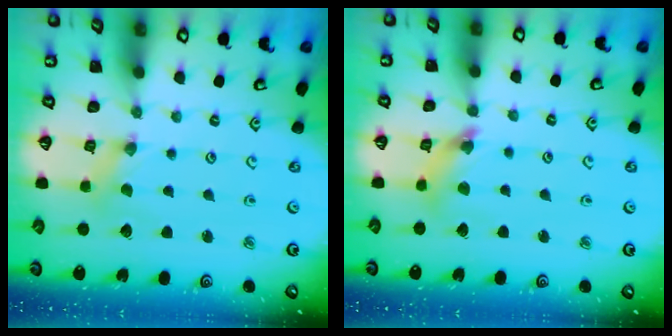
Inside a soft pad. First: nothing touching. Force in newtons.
{"total": 7.7, "press": 7.7, "slide": 0.7}